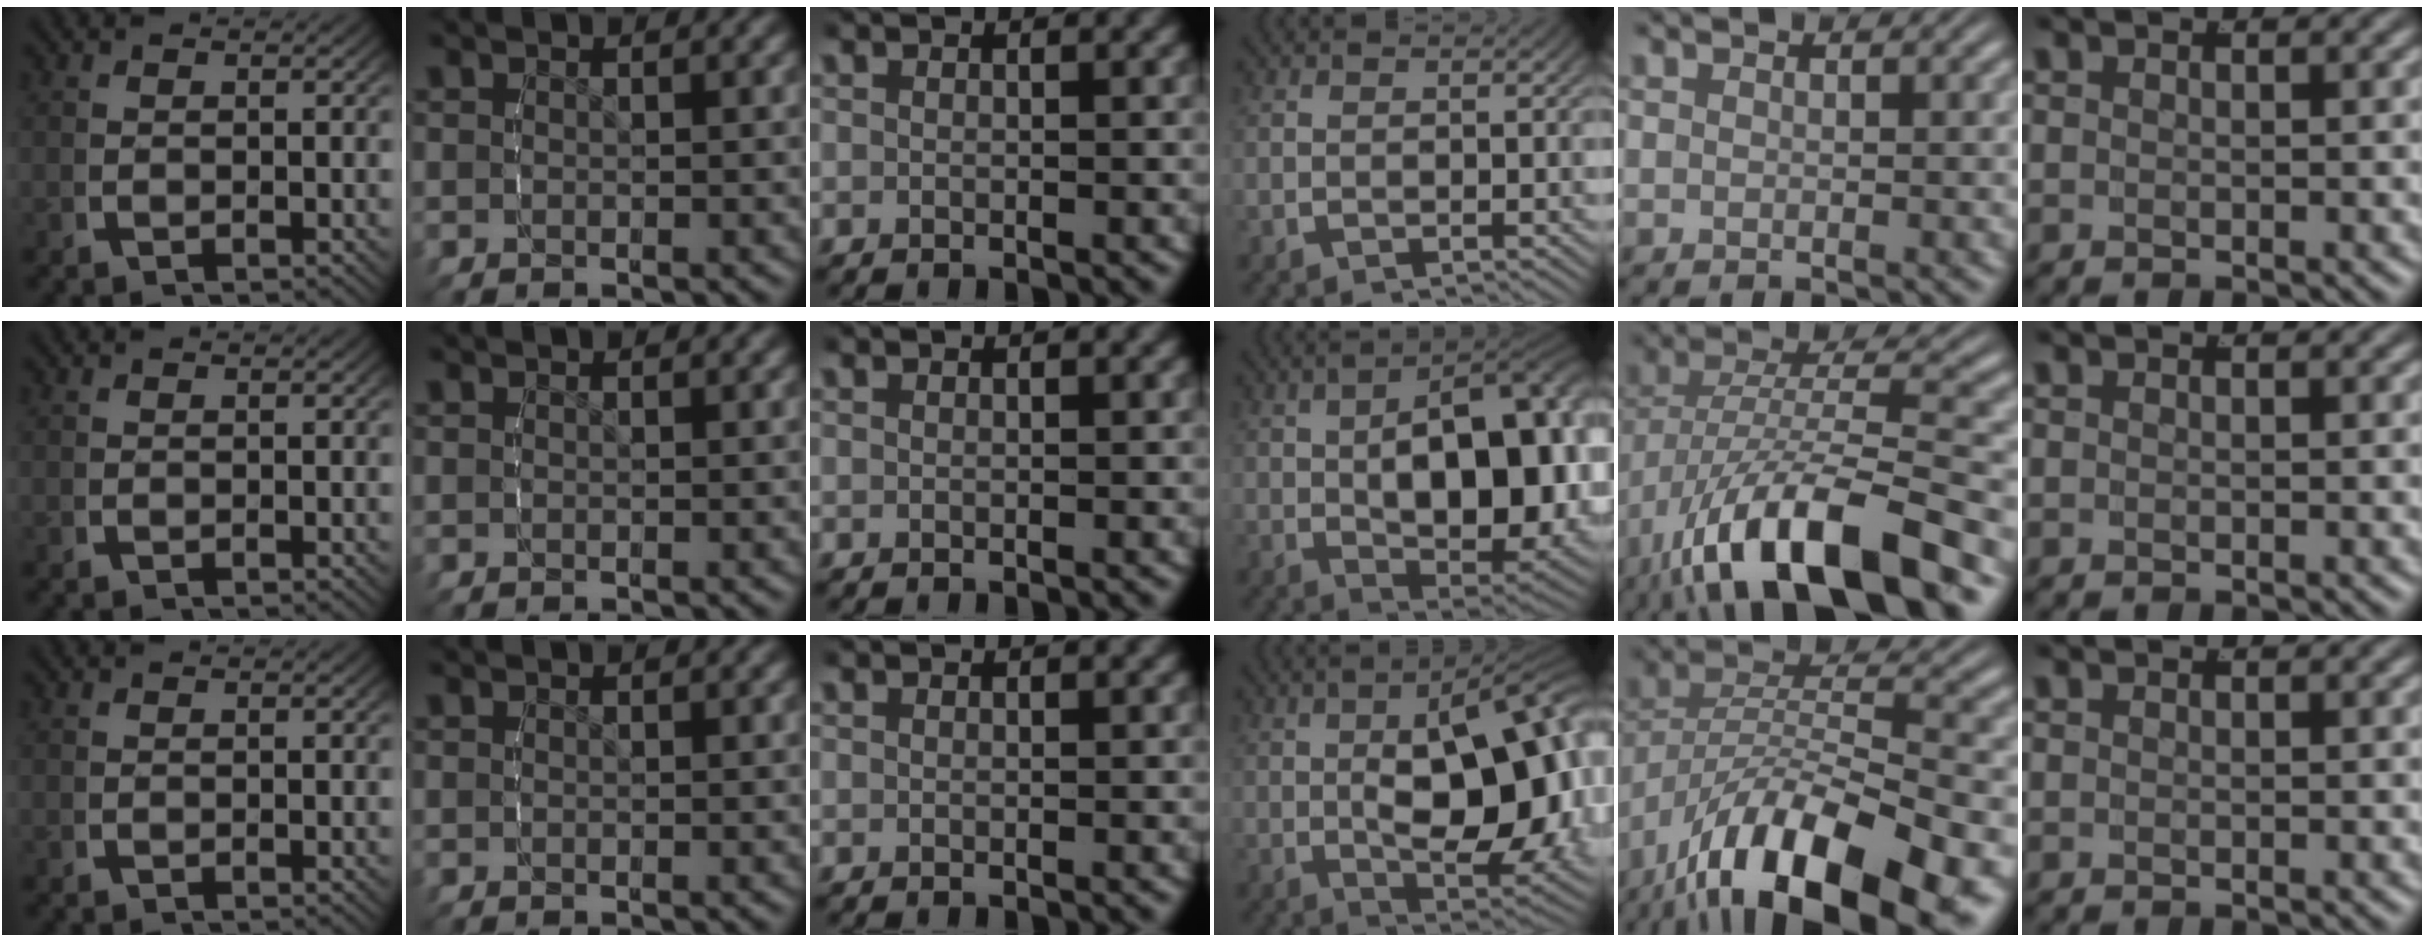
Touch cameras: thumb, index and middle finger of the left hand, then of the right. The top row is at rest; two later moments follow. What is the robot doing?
{"motion": "lift_and_place", "object": "legos"}